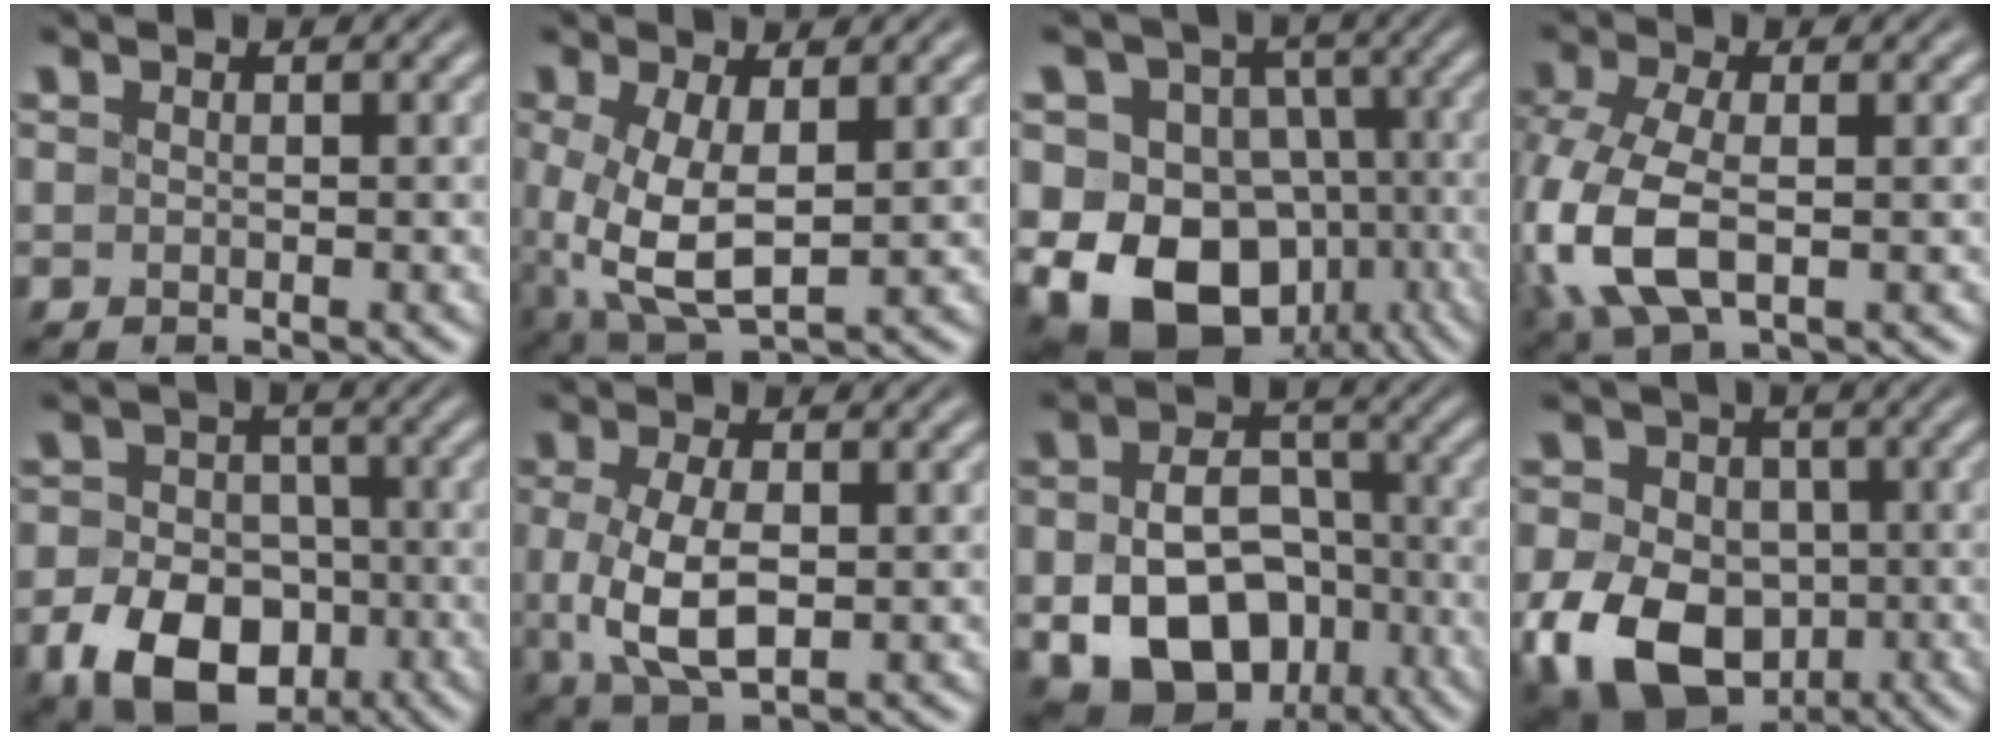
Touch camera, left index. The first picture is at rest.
{"total": 6.8, "force": [0.0, 3.2, 6.0], "torque": [-0.144, -0.010, 0.006]}
{"total": 15.0, "force": [-4.6, 12.3, 7.4], "torque": [-0.123, 0.000, -0.089]}
{"total": 8.2, "force": [-1.7, 4.4, 6.7], "torque": [-0.169, -0.011, -0.038]}
{"total": 9.6, "force": [-3.9, 6.9, 5.4], "torque": [-0.097, -0.017, -0.072]}
{"total": 5.9, "force": [-0.3, 2.7, 5.2], "torque": [-0.118, -0.007, -0.002]}
{"total": 13.2, "force": [-4.2, 9.8, 7.8], "torque": [-0.115, -0.034, -0.076]}
{"total": 13.1, "force": [-3.8, 9.9, 7.7], "torque": [-0.138, -0.026, -0.083]}